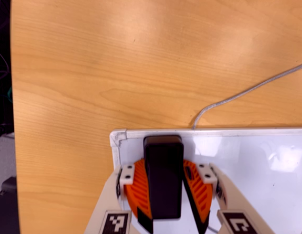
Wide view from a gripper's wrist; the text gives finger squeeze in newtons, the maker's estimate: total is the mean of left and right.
{"total": 14.5, "left": 17.2, "right": 11.8}